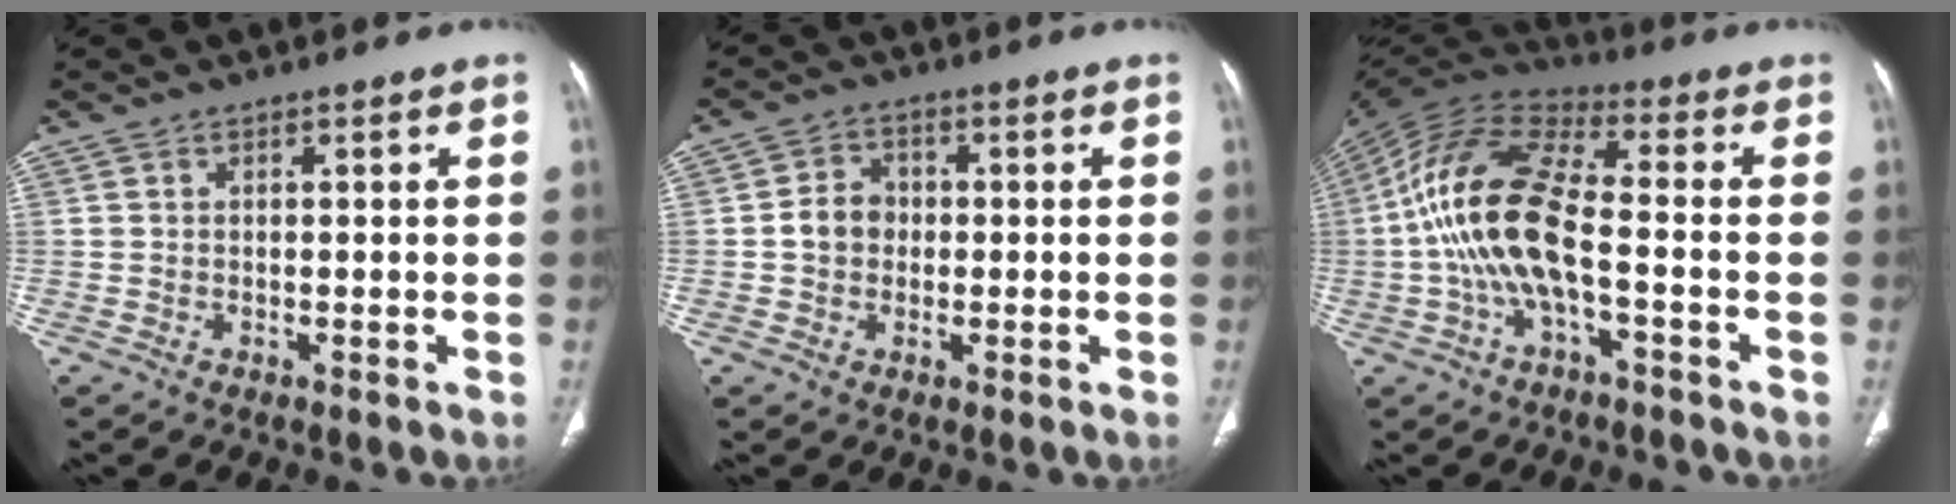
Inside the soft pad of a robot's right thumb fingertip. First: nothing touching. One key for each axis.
{"total": 4.9, "fx": -0.3, "fy": 4.2, "fz": 2.5, "tx": -0.029, "ty": 0.013, "tz": -0.011}
{"total": 15.9, "fx": -2.7, "fy": 6.5, "fz": 14.3, "tx": -0.297, "ty": 0.040, "tz": -0.057}